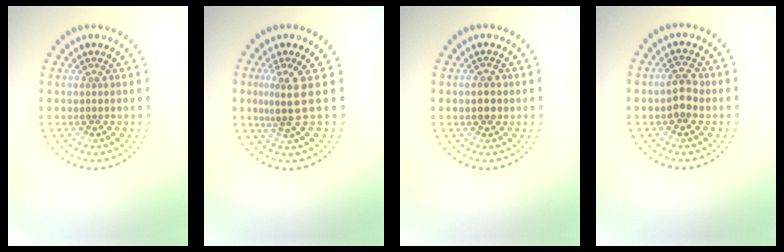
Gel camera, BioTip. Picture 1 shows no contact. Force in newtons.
{"total": 2.9, "press": 1.9, "slide": 2.2}
{"total": 1.8, "press": 1.8, "slide": 0.2}
{"total": 2.7, "press": 2.6, "slide": 0.3}